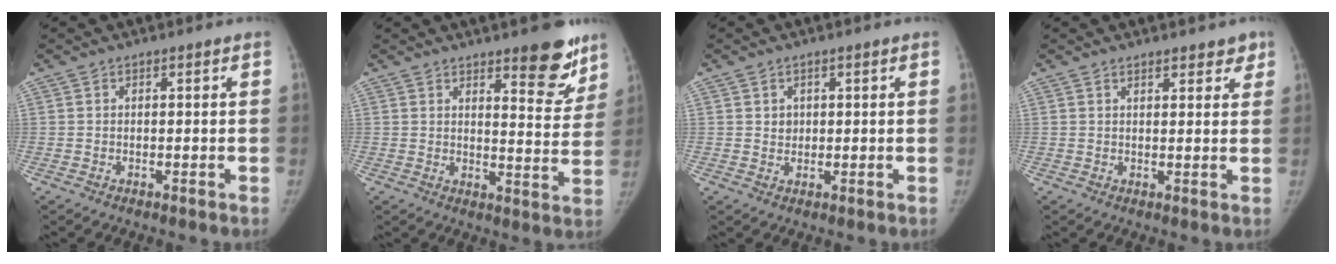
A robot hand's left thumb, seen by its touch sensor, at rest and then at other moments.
{"total": 10.8, "force": [7.4, 3.4, 7.1], "torque": [-0.048, -0.051, 0.102]}
{"total": 1.7, "force": [0.7, 1.4, 0.5], "torque": [0.001, -0.005, 0.014]}
{"total": 4.2, "force": [3.3, 1.8, 1.9], "torque": [0.004, -0.013, 0.044]}